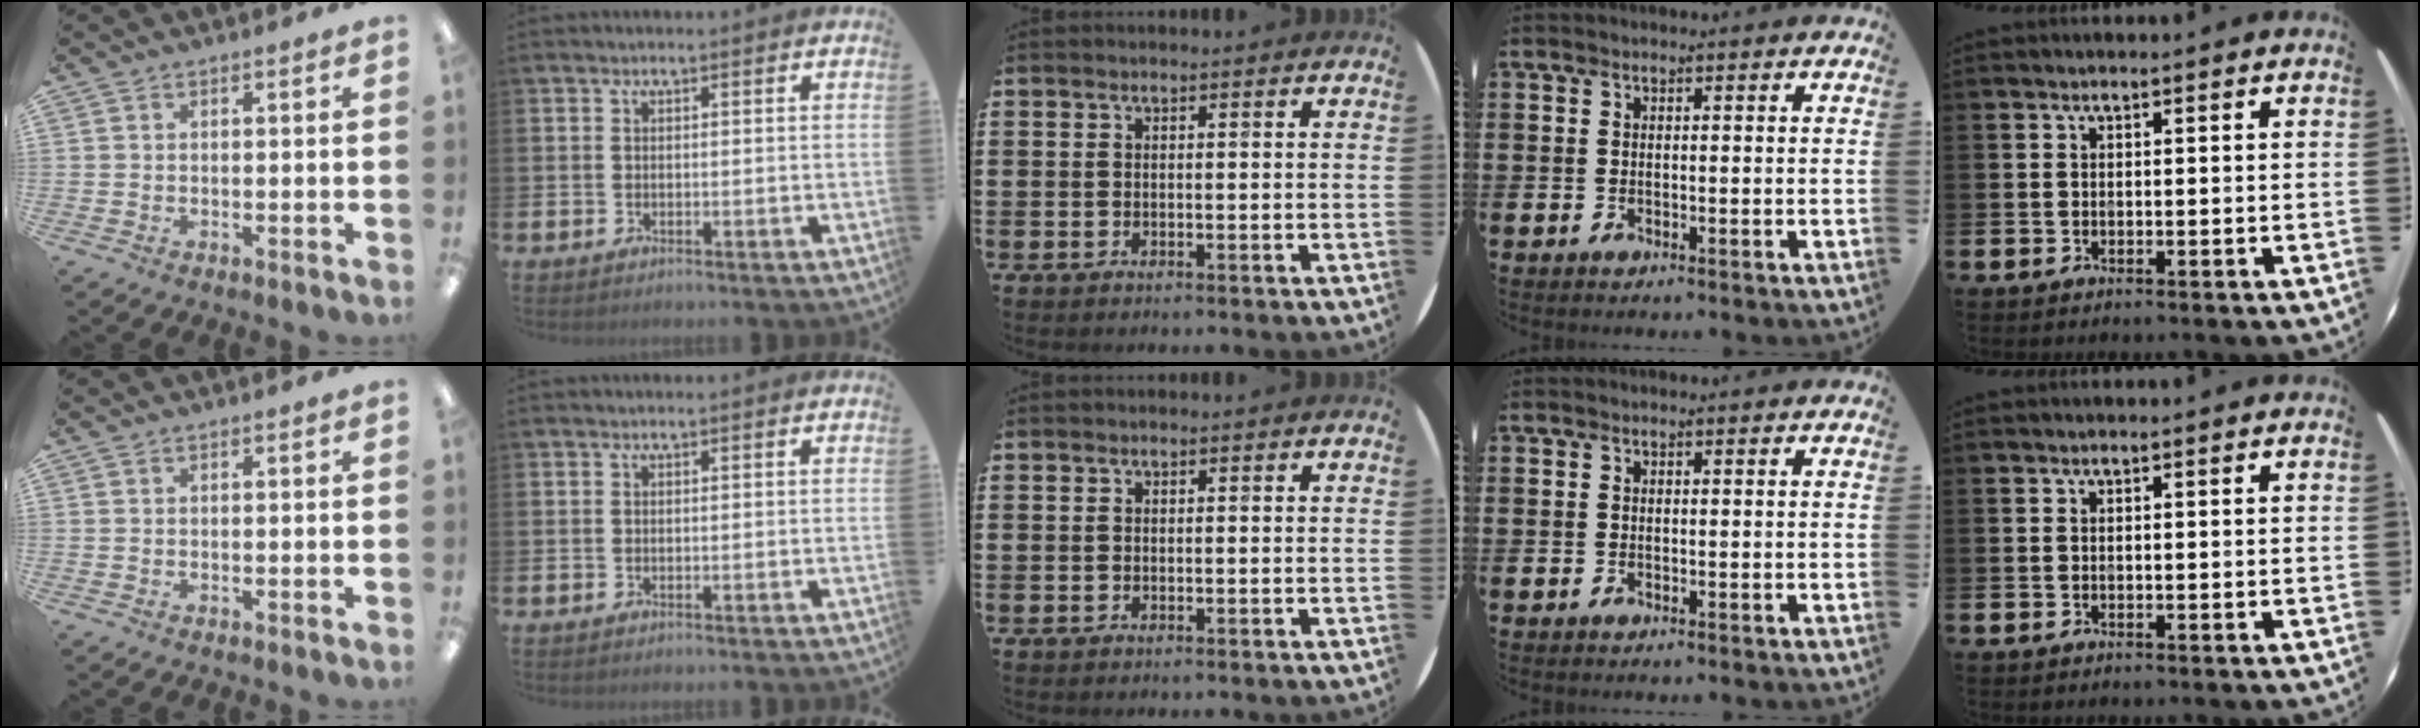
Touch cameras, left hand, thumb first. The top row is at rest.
{}